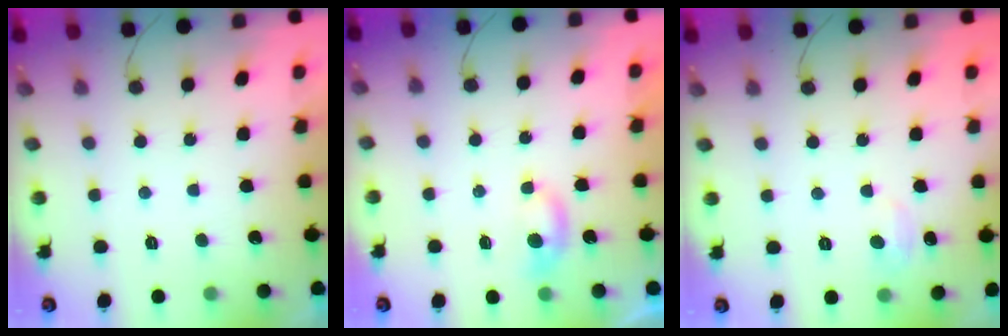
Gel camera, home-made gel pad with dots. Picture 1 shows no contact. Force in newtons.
{"total": 3.9, "press": 3.9, "slide": 0.5}
{"total": 3.2, "press": 3.2, "slide": 0.4}